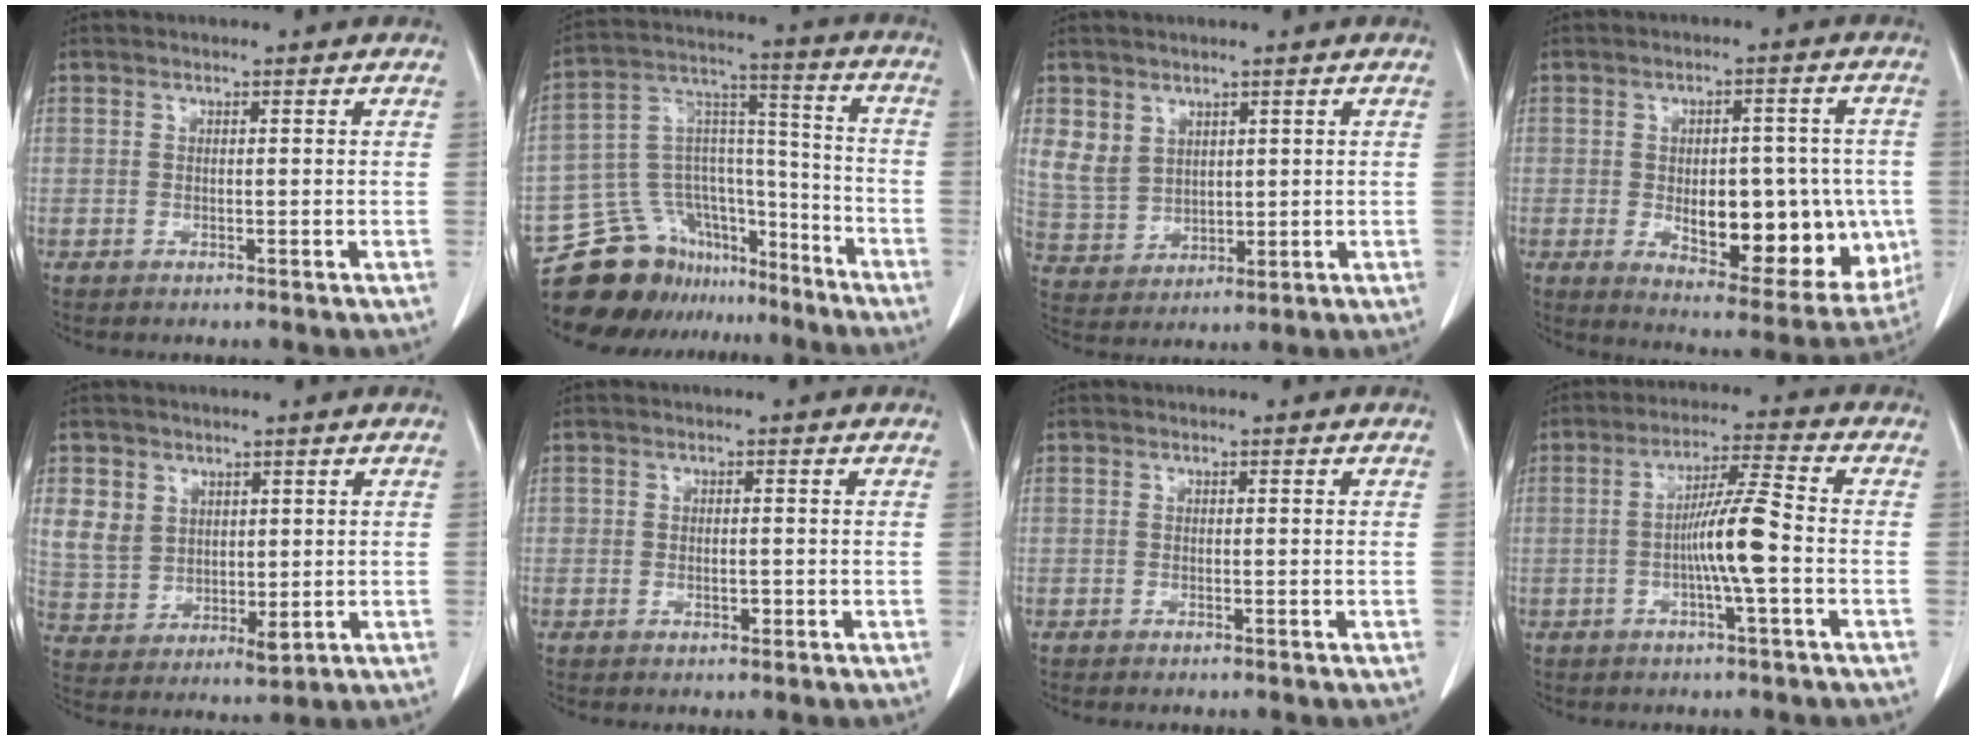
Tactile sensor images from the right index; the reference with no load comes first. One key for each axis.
{"total": 16.5, "fx": -13.9, "fy": 8.1, "fz": 3.4, "tx": -0.058, "ty": 0.078, "tz": -0.231}
{"total": 6.6, "fx": 3.2, "fy": 5.4, "fz": 2.2, "tx": -0.051, "ty": 0.007, "tz": 0.083}
{"total": 17.5, "fx": -3.1, "fy": 8.1, "fz": 15.2, "tx": -0.180, "ty": 0.006, "tz": -0.016}
{"total": 8.5, "fx": 3.3, "fy": 6.9, "fz": 3.7, "tx": -0.078, "ty": 0.003, "tz": 0.082}
{"total": 1.4, "fx": -0.5, "fy": 0.8, "fz": 1.1, "tx": -0.015, "ty": 0.001, "tz": -0.004}
{"total": 0.7, "fx": -0.6, "fy": 0.0, "fz": 0.4, "tx": -0.011, "ty": -0.002, "tz": -0.008}
{"total": 7.8, "fx": -1.7, "fy": -0.3, "fz": 7.6, "tx": -0.141, "ty": 0.008, "tz": -0.031}